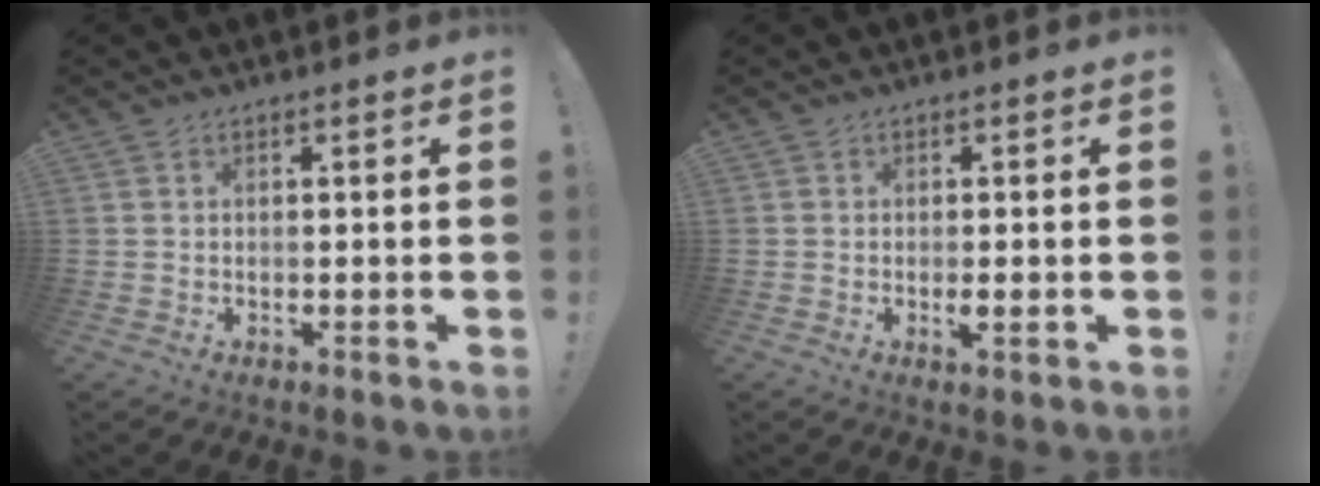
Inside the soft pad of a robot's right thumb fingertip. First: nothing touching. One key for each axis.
{"total": 2.2, "fx": -0.3, "fy": 0.4, "fz": 2.2, "tx": -0.032, "ty": -0.002, "tz": -0.005}